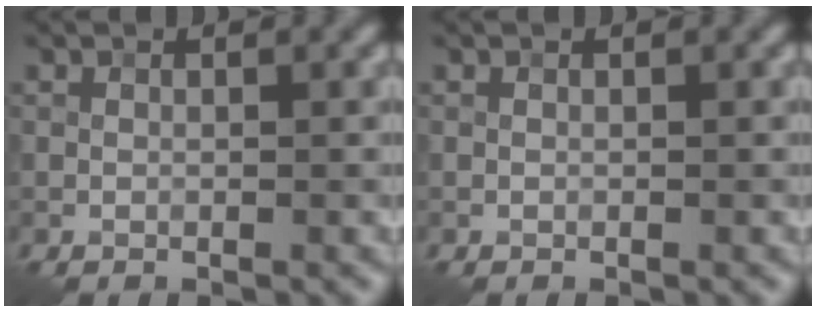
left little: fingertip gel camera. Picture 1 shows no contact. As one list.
[{"total": 0.0}]